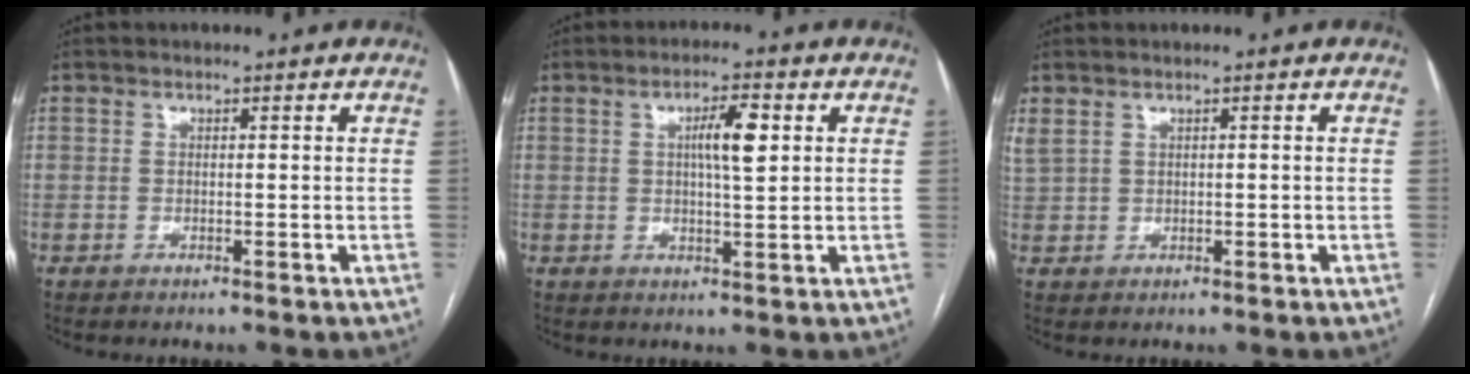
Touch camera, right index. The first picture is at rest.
{"total": 5.4, "force": [1.4, 0.9, 5.2], "torque": [-0.089, 0.006, 0.024]}
{"total": 2.6, "force": [1.5, 1.3, 1.6], "torque": [-0.053, 0.017, 0.047]}